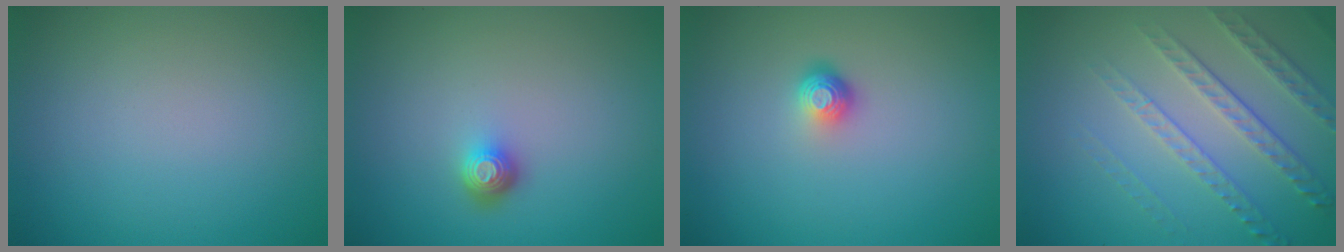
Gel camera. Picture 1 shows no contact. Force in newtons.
{"total": 1.7, "press": 1.3, "slide": 1.1}
{"total": 1.8, "press": 1.2, "slide": 1.3}
{"total": 4.5, "press": 3.4, "slide": 3.0}